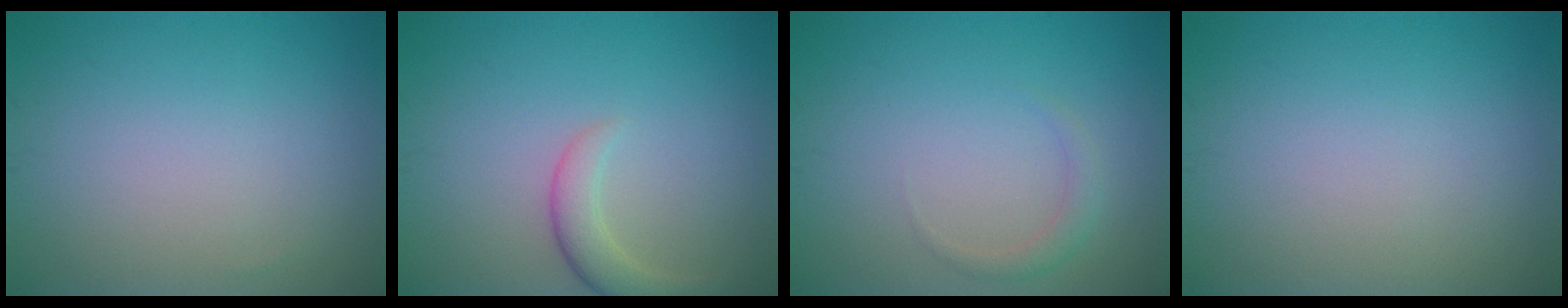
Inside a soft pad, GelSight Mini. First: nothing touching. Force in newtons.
{"total": 2.6, "press": 2.6, "slide": 0.3}
{"total": 1.2, "press": 1.2, "slide": 0.0}
{"total": 0.0}